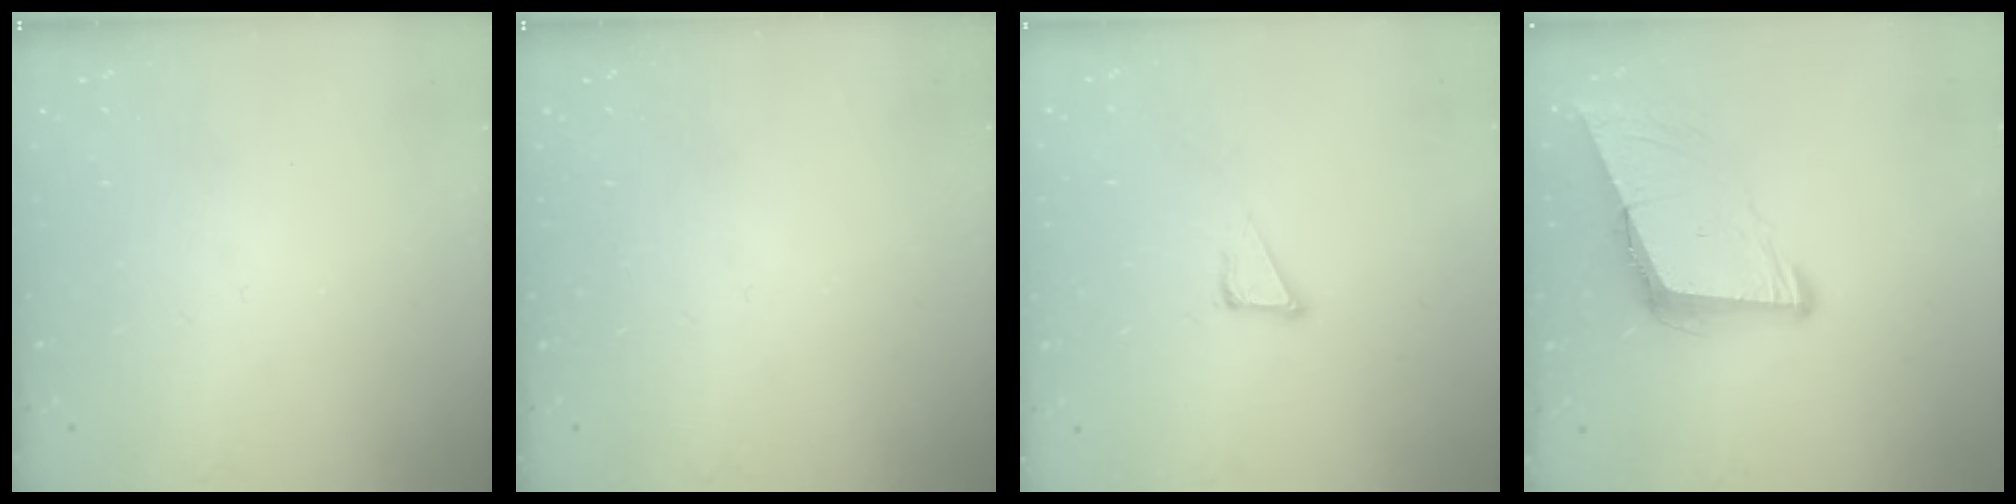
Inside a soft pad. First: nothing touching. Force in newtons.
{"total": 0.0}
{"total": 3.8, "press": 3.8, "slide": 0.2}
{"total": 8.9, "press": 8.1, "slide": 3.6}